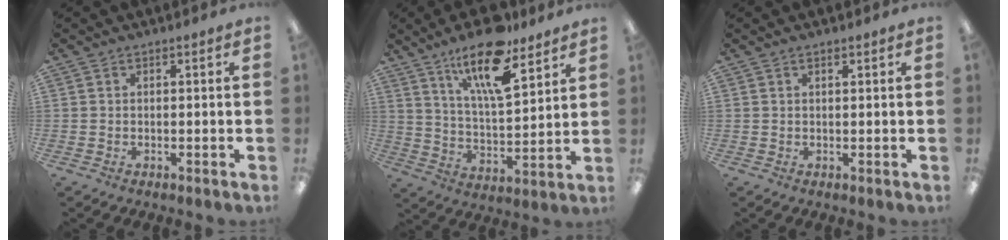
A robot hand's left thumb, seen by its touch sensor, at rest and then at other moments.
{"total": 17.9, "force": [11.8, 6.0, 12.1], "torque": [-0.197, -0.059, 0.192]}
{"total": 0.9, "force": [0.7, 0.3, 0.5], "torque": [-0.003, -0.002, 0.011]}